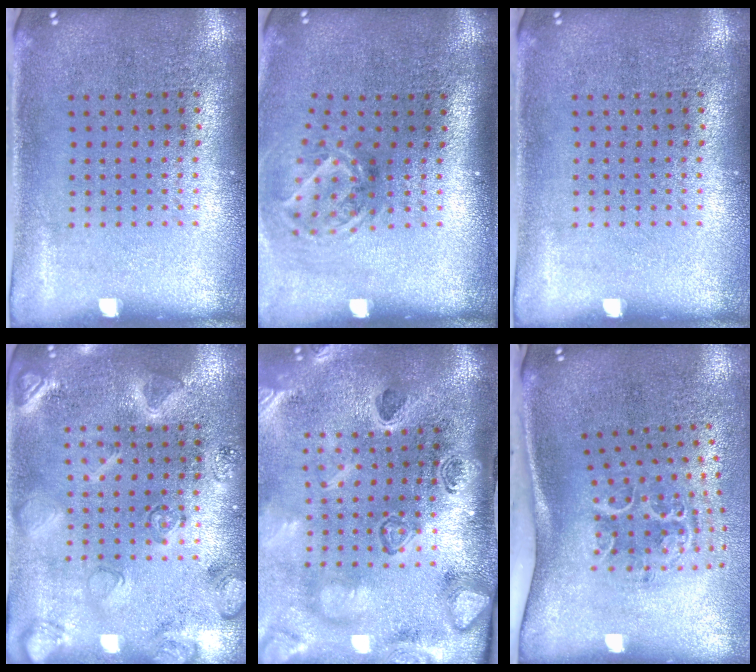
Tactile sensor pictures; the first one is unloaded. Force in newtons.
{"total": 1.9, "press": 1.3, "slide": 1.5}
{"total": 0.0}
{"total": 2.5, "press": 2.5, "slide": 0.1}
{"total": 4.5, "press": 3.2, "slide": 3.1}
{"total": 1.6, "press": 1.3, "slide": 1.0}